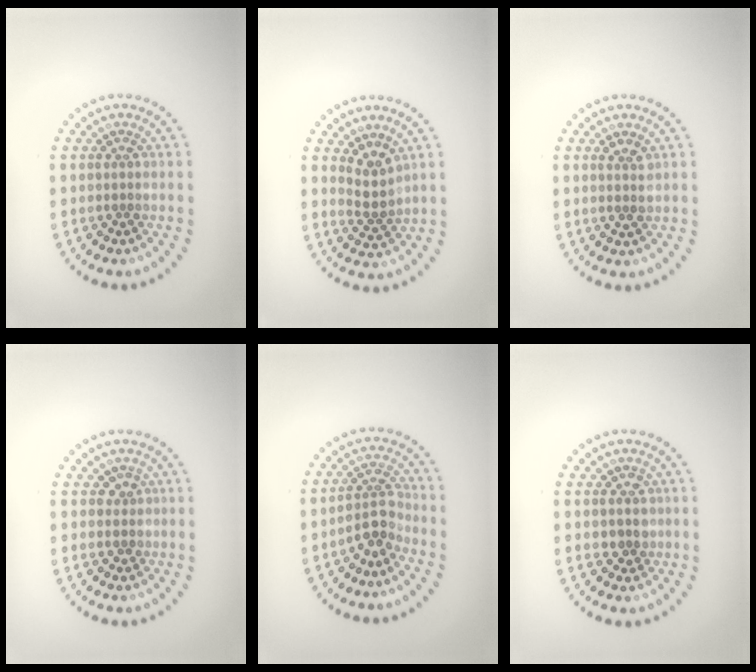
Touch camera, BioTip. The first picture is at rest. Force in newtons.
{"total": 2.4, "press": 1.8, "slide": 1.5}
{"total": 1.4, "press": 1.4, "slide": 0.3}
{"total": 1.4, "press": 1.1, "slide": 0.8}
{"total": 2.7, "press": 2.4, "slide": 1.3}
{"total": 1.6, "press": 1.4, "slide": 0.7}